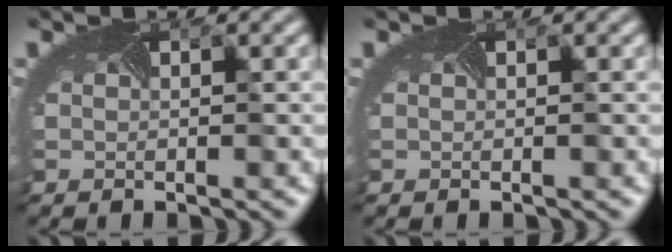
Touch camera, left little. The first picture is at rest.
{"total": 0.0}